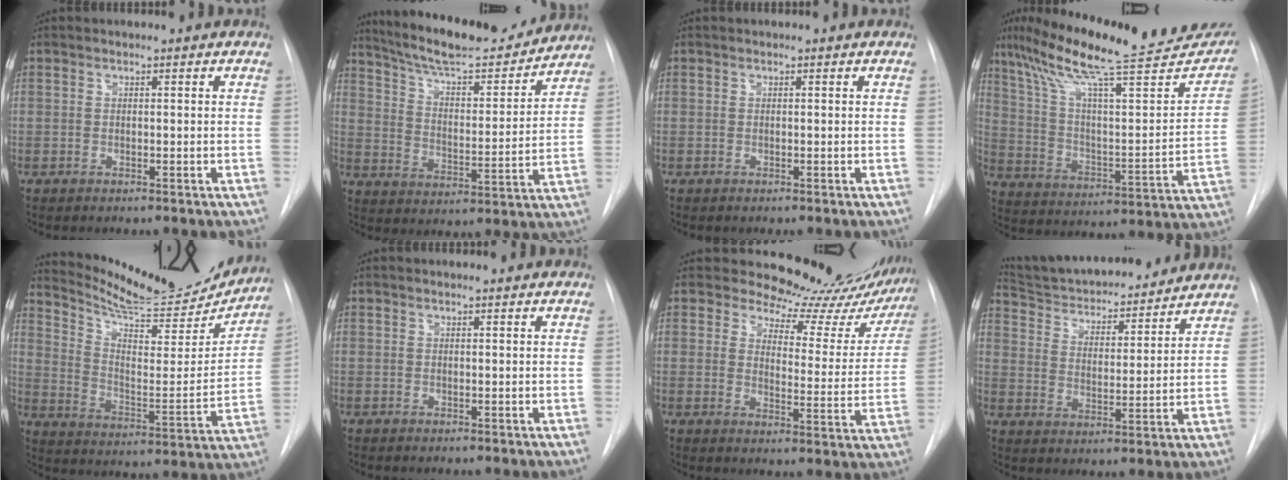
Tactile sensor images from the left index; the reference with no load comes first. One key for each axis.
{"total": 19.3, "fx": 17.3, "fy": 3.5, "fz": 7.8, "tx": -0.124, "ty": -0.002, "tz": 0.260}
{"total": 0.0}
{"total": 28.7, "fx": 23.0, "fy": 4.5, "fz": 16.7, "tx": -0.269, "ty": -0.002, "tz": 0.328}
{"total": 22.7, "fx": 21.2, "fy": 3.8, "fz": 7.3, "tx": -0.118, "ty": -0.054, "tz": 0.301}
{"total": 0.9, "fx": 0.9, "fy": -0.1, "fz": 0.2, "tx": -0.009, "ty": 0.006, "tz": 0.013}
{"total": 17.1, "fx": 15.9, "fy": 5.4, "fz": 3.2, "tx": -0.011, "ty": -0.059, "tz": 0.167}
{"total": 19.4, "fx": 18.0, "fy": 3.7, "fz": 6.1, "tx": -0.092, "ty": 0.005, "tz": 0.270}